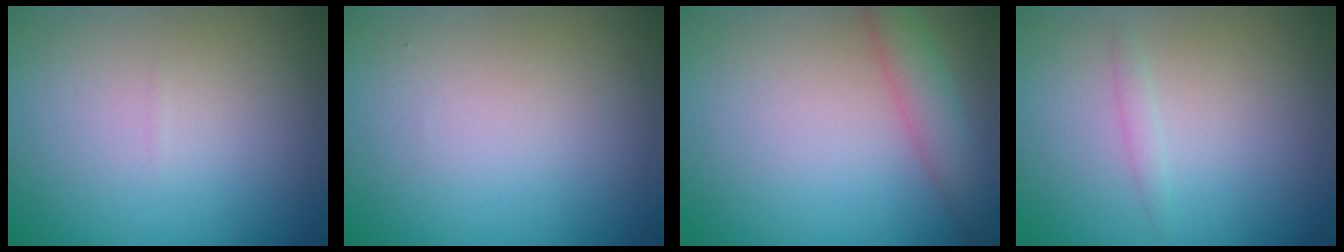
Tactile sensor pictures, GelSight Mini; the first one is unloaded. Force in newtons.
{"total": 0.0}
{"total": 3.0, "press": 3.0, "slide": 0.1}
{"total": 0.8, "press": 0.8, "slide": 0.1}